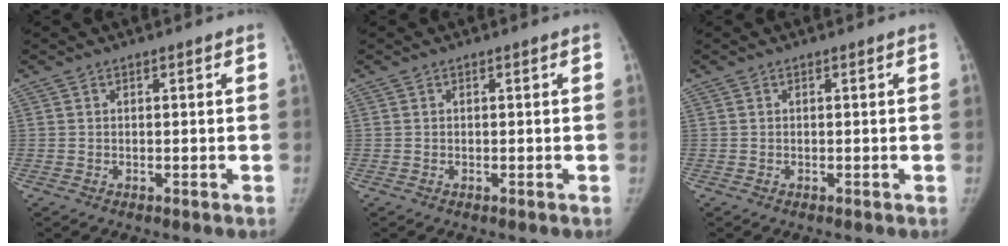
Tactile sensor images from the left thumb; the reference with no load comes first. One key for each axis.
{"total": 0.0}
{"total": 0.0}